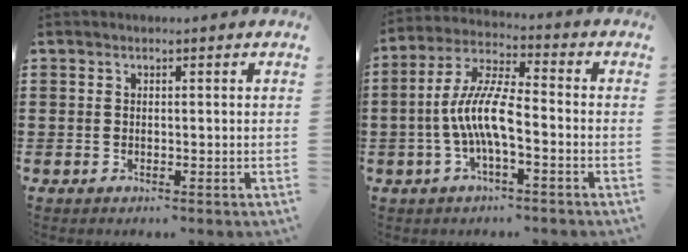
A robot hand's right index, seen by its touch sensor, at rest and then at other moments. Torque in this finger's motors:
{"motor_torque": [1.54, -0.60, 0.92, 0.21]}